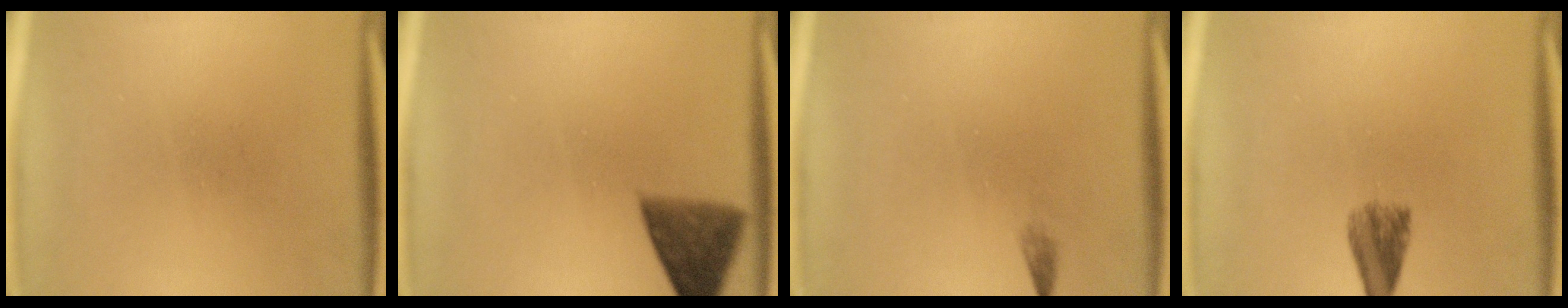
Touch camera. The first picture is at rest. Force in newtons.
{"total": 7.4}
{"total": 0.7}
{"total": 4.1}